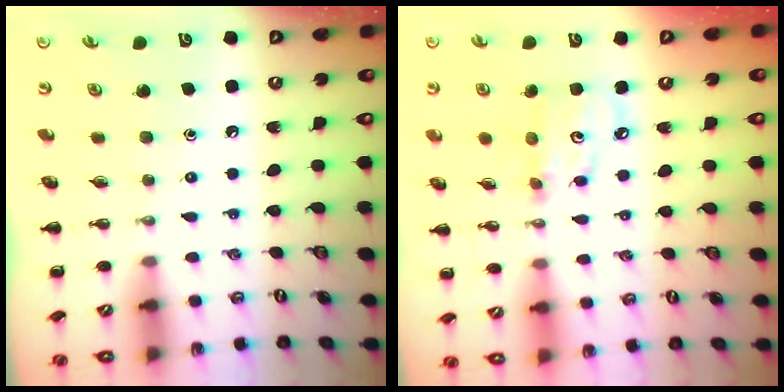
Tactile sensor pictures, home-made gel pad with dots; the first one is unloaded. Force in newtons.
{"total": 6.4, "press": 6.3, "slide": 1.1}